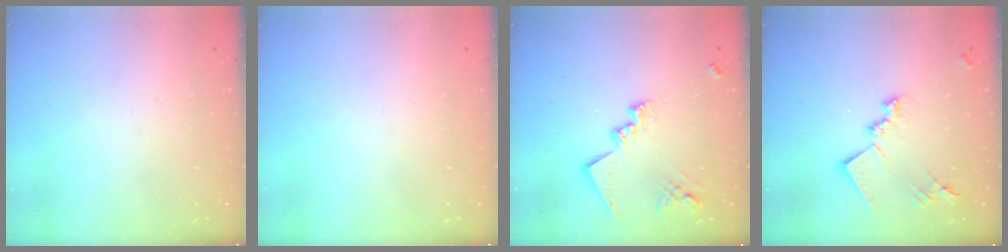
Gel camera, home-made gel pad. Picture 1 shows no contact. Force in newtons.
{"total": 0.0}
{"total": 15.5, "press": 15.4, "slide": 1.0}
{"total": 14.2, "press": 14.2, "slide": 0.5}